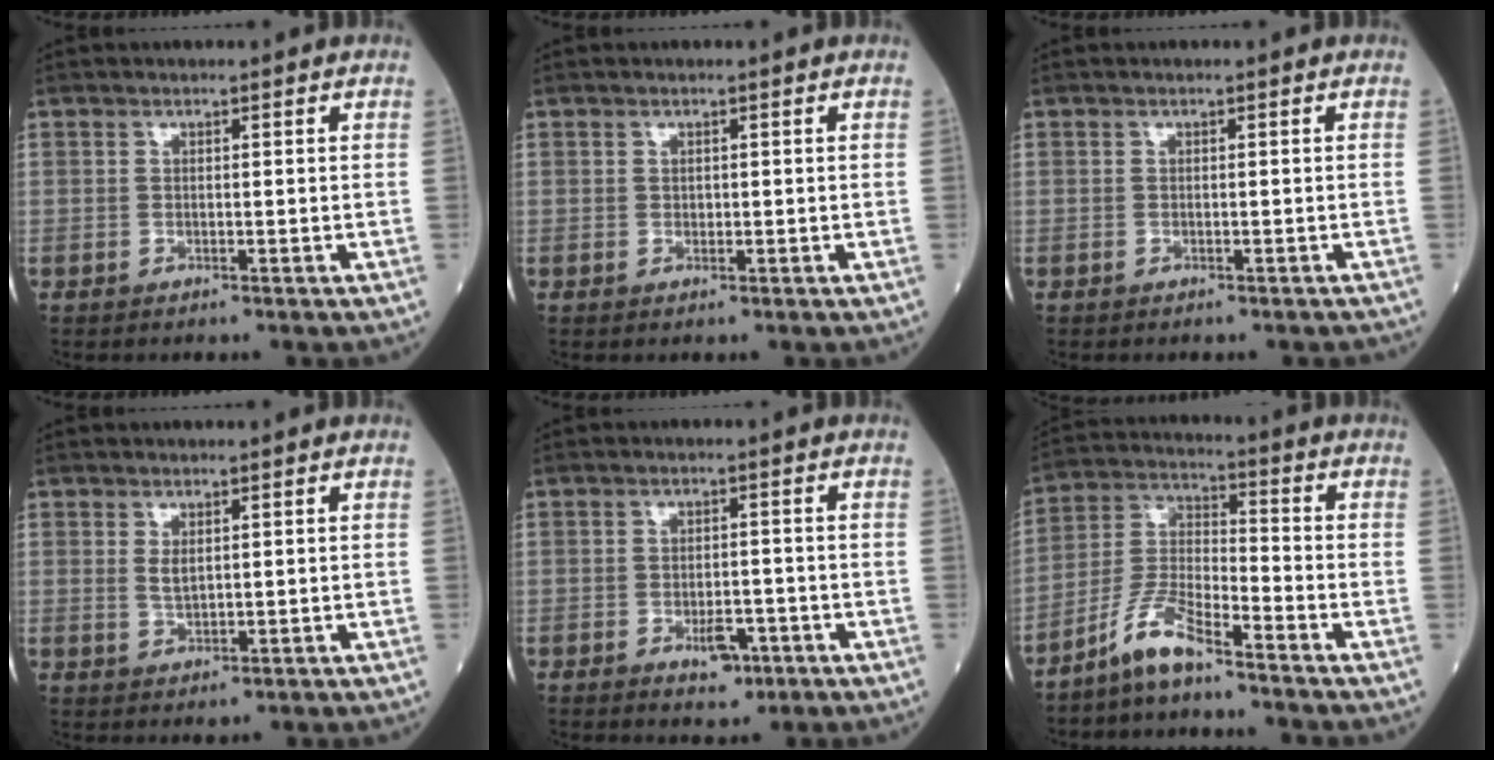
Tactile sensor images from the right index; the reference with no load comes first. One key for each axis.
{"total": 0.5, "fx": 0.1, "fy": 0.4, "fz": 0.3, "tx": -0.002, "ty": 0.000, "tz": 0.002}
{"total": 0.6, "fx": -0.5, "fy": 0.3, "fz": 0.1, "tx": -0.001, "ty": 0.001, "tz": -0.009}
{"total": 2.1, "fx": 0.7, "fy": 0.9, "fz": 1.7, "tx": -0.033, "ty": -0.007, "tz": 0.019}
{"total": 3.8, "fx": -1.8, "fy": 2.0, "fz": 2.7, "tx": -0.038, "ty": 0.004, "tz": -0.018}
{"total": 7.7, "fx": -6.1, "fy": 1.1, "fz": 4.6, "tx": -0.104, "ty": -0.007, "tz": -0.126}